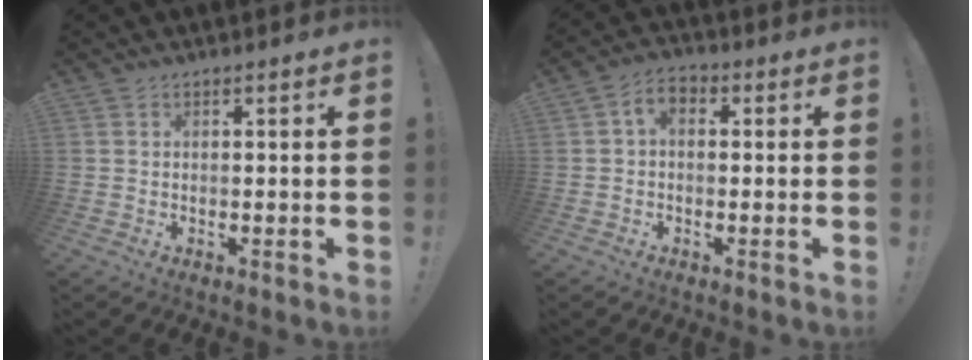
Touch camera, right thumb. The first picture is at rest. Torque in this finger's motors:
{"motor_torque": [0.90, 0.87, 0.52, -0.06, -0.01]}